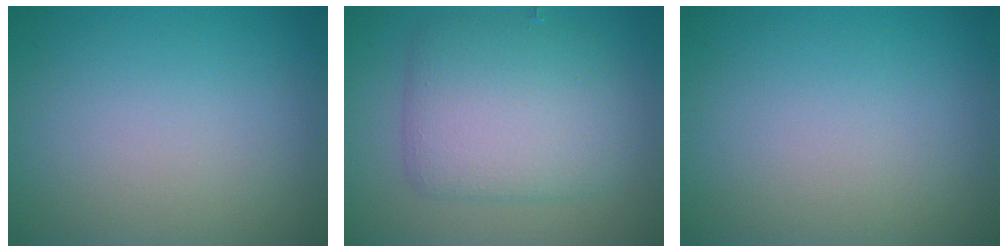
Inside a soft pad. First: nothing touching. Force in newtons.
{"total": 6.2, "press": 6.2, "slide": 0.1}
{"total": 0.0}